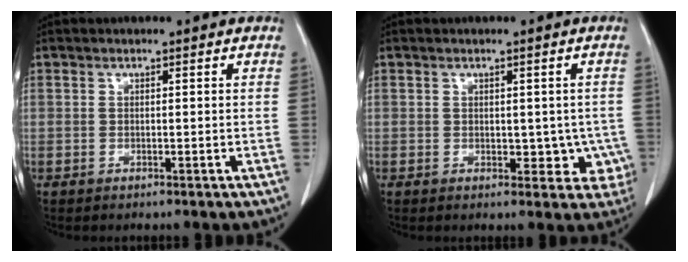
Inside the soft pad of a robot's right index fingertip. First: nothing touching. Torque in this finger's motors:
{"motor_torque": [0.09, -0.02, -0.01, -0.01]}